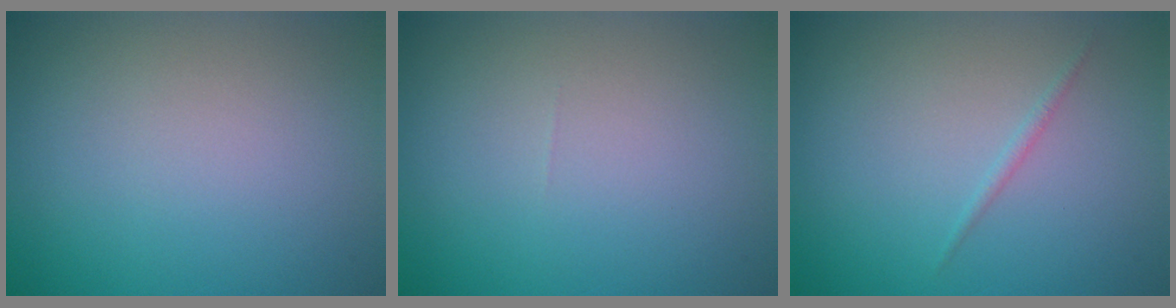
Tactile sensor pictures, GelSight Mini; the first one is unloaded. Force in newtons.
{"total": 0.0}
{"total": 0.6, "press": 0.6, "slide": 0.0}